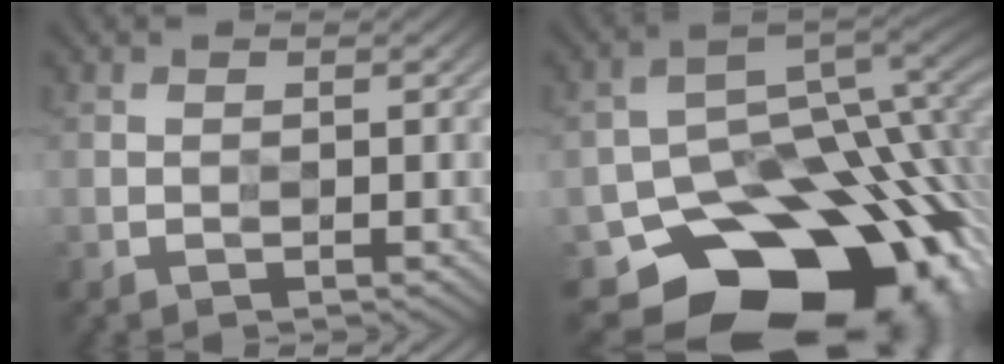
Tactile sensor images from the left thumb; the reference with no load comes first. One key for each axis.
{"total": 17.5, "fx": -8.4, "fy": 12.1, "fz": 9.4, "tx": -0.123, "ty": -0.051, "tz": -0.114}